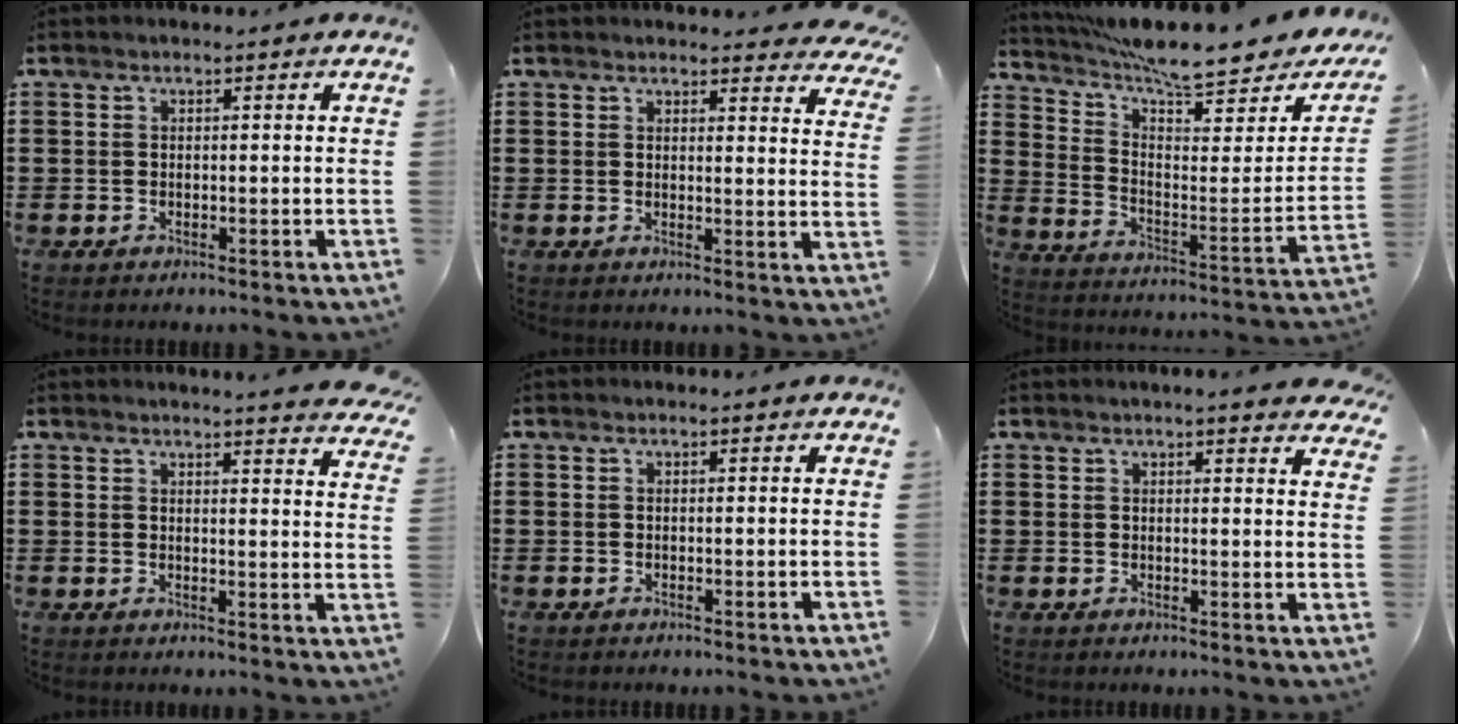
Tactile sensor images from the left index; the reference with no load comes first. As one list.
[{"total": 3.2, "force": [3.1, 0.1, 0.6], "torque": [-0.008, -0.016, 0.055]}, {"total": 8.5, "force": [7.5, 1.0, 4.0], "torque": [-0.096, -0.062, 0.122]}, {"total": 3.2, "force": [3.0, -0.7, 0.6], "torque": [-0.016, -0.018, 0.053]}, {"total": 0.0}, {"total": 2.5, "force": [2.4, -0.3, 0.8], "torque": [-0.015, -0.010, 0.043]}]